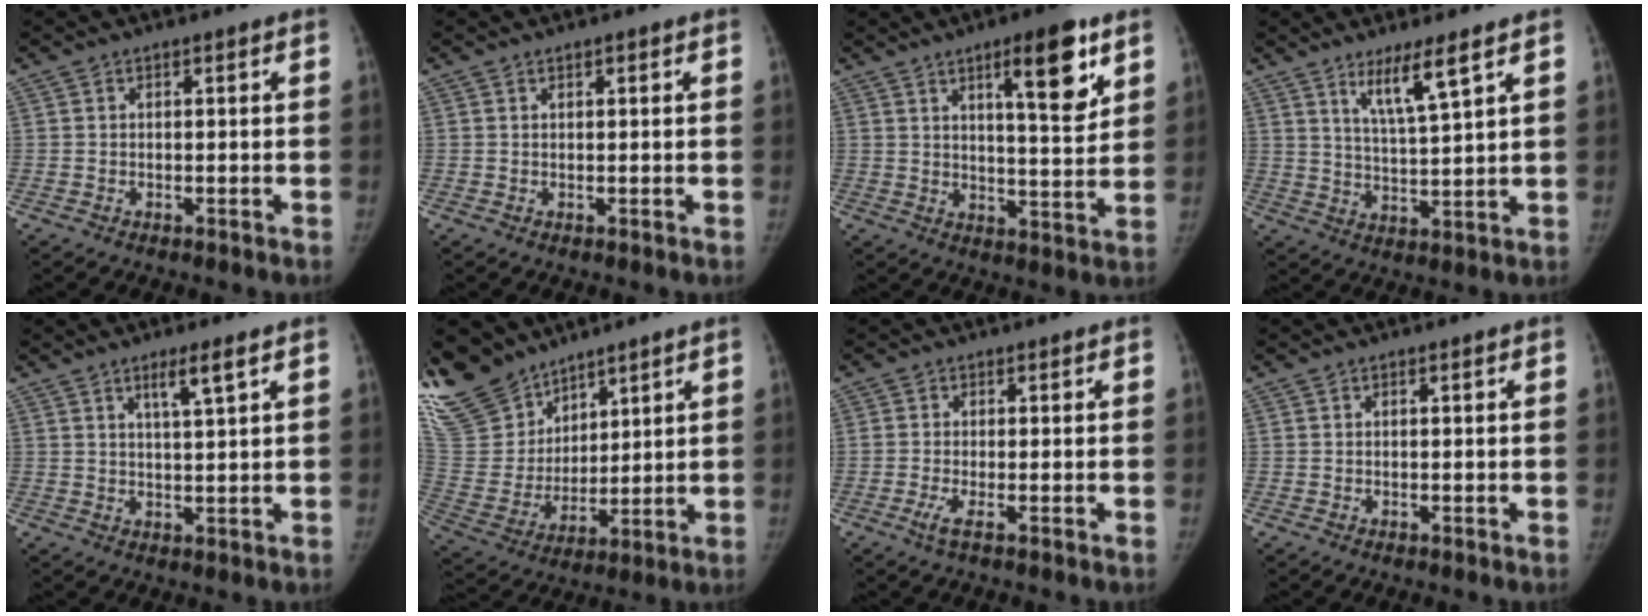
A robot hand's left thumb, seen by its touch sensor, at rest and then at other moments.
{"total": 0.0}
{"total": 11.8, "force": [6.2, 2.9, 9.6], "torque": [-0.120, -0.037, 0.092]}
{"total": 7.3, "force": [4.7, 0.3, 5.6], "torque": [-0.102, -0.039, 0.089]}
{"total": 4.2, "force": [2.5, 0.1, 3.4], "torque": [-0.062, -0.018, 0.046]}
{"total": 20.9, "force": [16.6, 10.8, 6.7], "torque": [-0.134, -0.053, 0.336]}
{"total": 1.8, "force": [-0.7, 0.0, 1.6], "torque": [-0.040, -0.006, -0.021]}
{"total": 0.0}